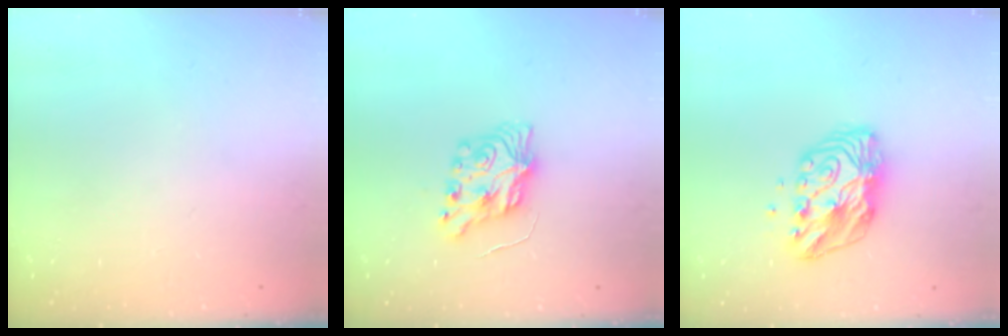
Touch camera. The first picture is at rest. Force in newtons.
{"total": 7.9, "press": 7.9, "slide": 0.2}
{"total": 11.2, "press": 11.2, "slide": 0.9}